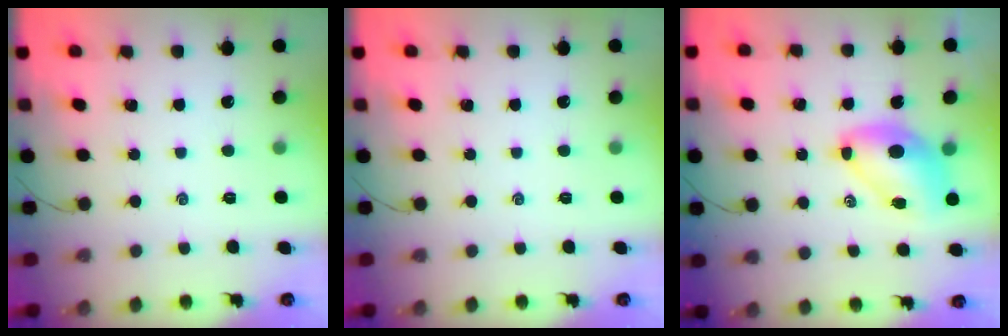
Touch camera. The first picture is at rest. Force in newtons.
{"total": 0.0}
{"total": 8.3, "press": 8.0, "slide": 2.1}